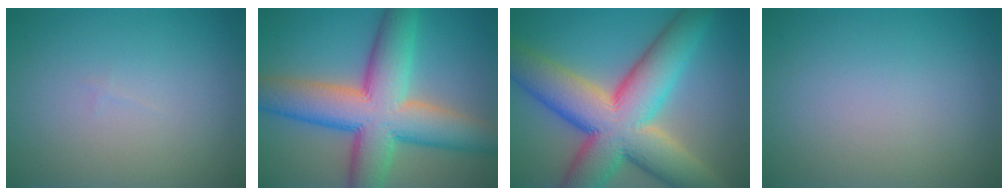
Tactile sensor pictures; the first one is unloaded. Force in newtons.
{"total": 12.1, "press": 12.1, "slide": 0.5}
{"total": 14.1, "press": 14.1, "slide": 0.6}
{"total": 0.0}